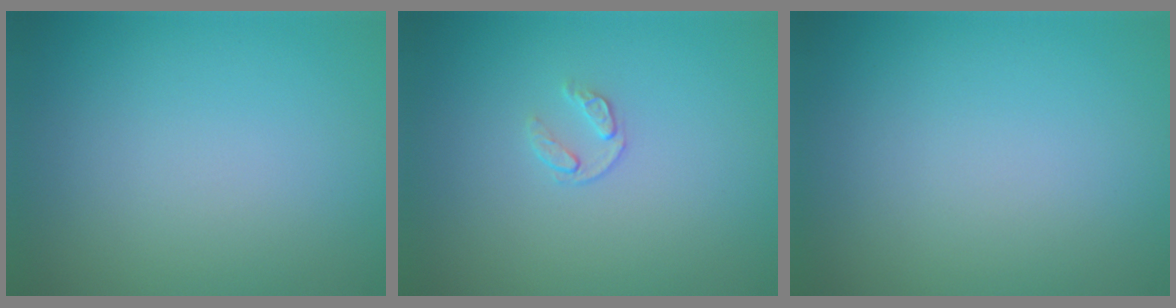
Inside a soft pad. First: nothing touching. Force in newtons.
{"total": 0.9, "press": 0.5, "slide": 0.8}
{"total": 0.0}